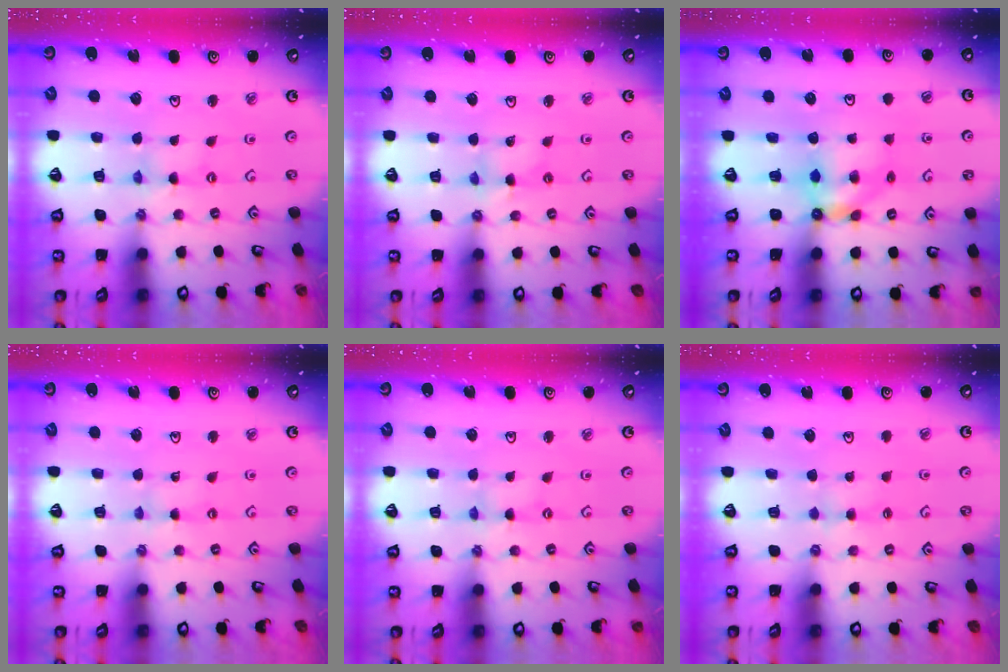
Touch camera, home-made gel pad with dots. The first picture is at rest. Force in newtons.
{"total": 2.0, "press": 2.0, "slide": 0.3}
{"total": 5.3, "press": 5.3, "slide": 0.2}
{"total": 1.7, "press": 1.6, "slide": 0.4}
{"total": 0.0}
{"total": 1.6, "press": 1.5, "slide": 0.4}